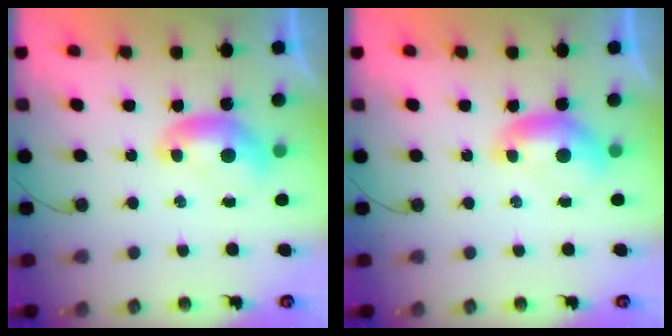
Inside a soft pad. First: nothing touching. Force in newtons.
{"total": 0.0}